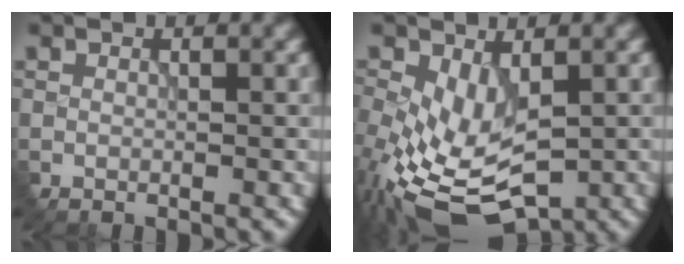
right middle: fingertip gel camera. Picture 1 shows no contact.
{"total": 7.7, "force": [-1.9, 4.1, 6.3], "torque": [-0.160, -0.015, -0.028]}